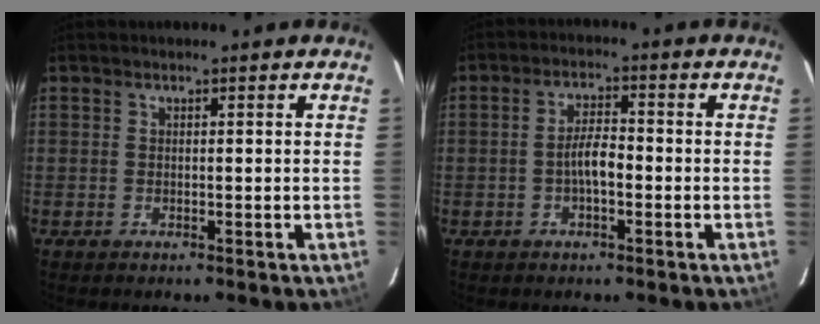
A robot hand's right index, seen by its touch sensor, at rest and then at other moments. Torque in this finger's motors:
{"motor_torque": [1.03, -0.35, 0.56, 0.14]}